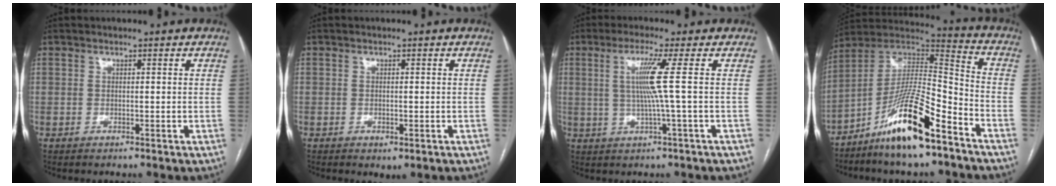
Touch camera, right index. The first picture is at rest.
{"total": 1.3, "force": [-0.6, 0.7, 1.0], "torque": [-0.016, -0.002, -0.001]}
{"total": 5.9, "force": [0.7, -1.9, 5.6], "torque": [-0.112, -0.002, 0.016]}
{"total": 16.0, "force": [-10.2, 2.1, 12.2], "torque": [-0.227, 0.008, -0.181]}